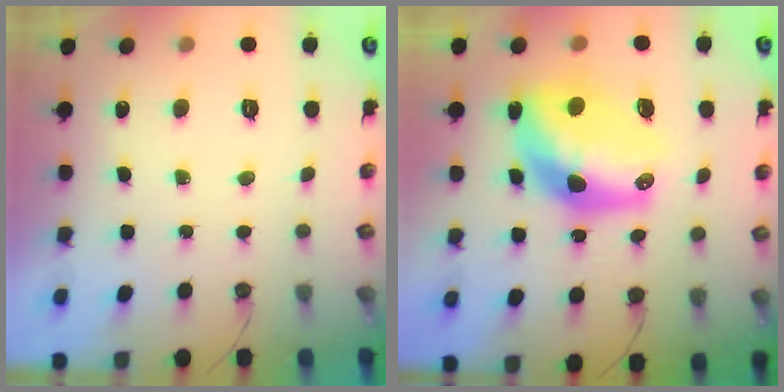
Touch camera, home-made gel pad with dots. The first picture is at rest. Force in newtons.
{"total": 14.7, "press": 14.7, "slide": 1.0}